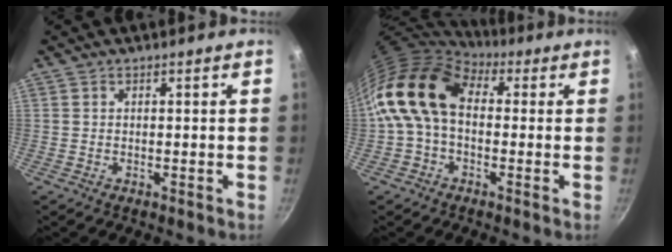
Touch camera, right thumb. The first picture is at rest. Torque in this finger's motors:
{"motor_torque": [2.32, 2.69, 1.69, -0.51, 0.58]}